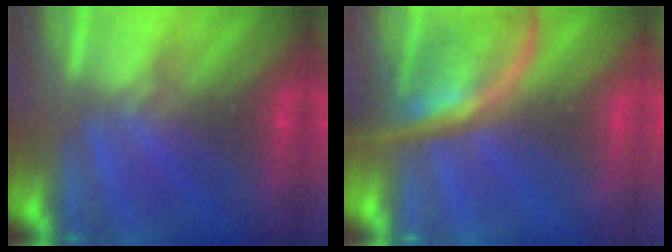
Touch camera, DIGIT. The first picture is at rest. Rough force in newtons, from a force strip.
{"total": 2.5}